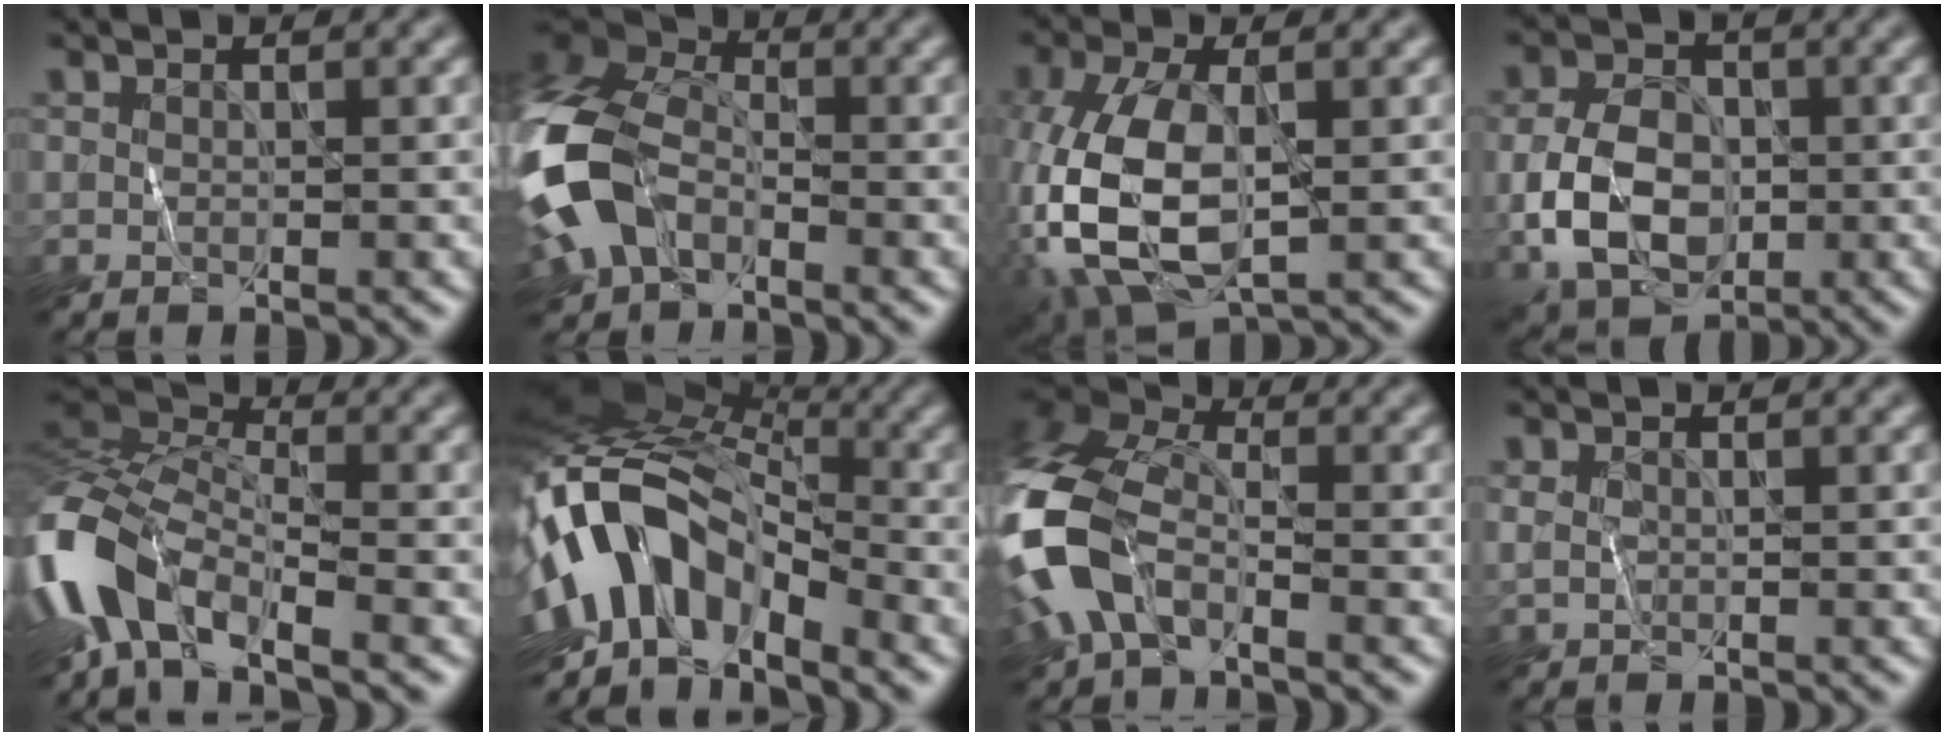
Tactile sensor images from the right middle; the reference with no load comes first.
{"total": 10.6, "force": [-3.2, 7.1, 7.2], "torque": [-0.176, -0.005, -0.079]}
{"total": 12.1, "force": [-2.2, 6.1, 10.2], "torque": [-0.243, -0.012, -0.040]}
{"total": 7.0, "force": [-1.0, 4.8, 5.0], "torque": [-0.103, 0.000, -0.022]}
{"total": 9.3, "force": [-4.7, 4.2, 6.8], "torque": [-0.135, 0.009, -0.112]}
{"total": 13.5, "force": [-3.4, 7.8, 10.5], "torque": [-0.172, 0.014, -0.071]}
{"total": 10.0, "force": [-3.4, 5.9, 7.3], "torque": [-0.177, -0.006, -0.083]}
{"total": 1.0, "force": [0.1, 0.7, 0.6], "torque": [-0.012, 0.000, 0.001]}